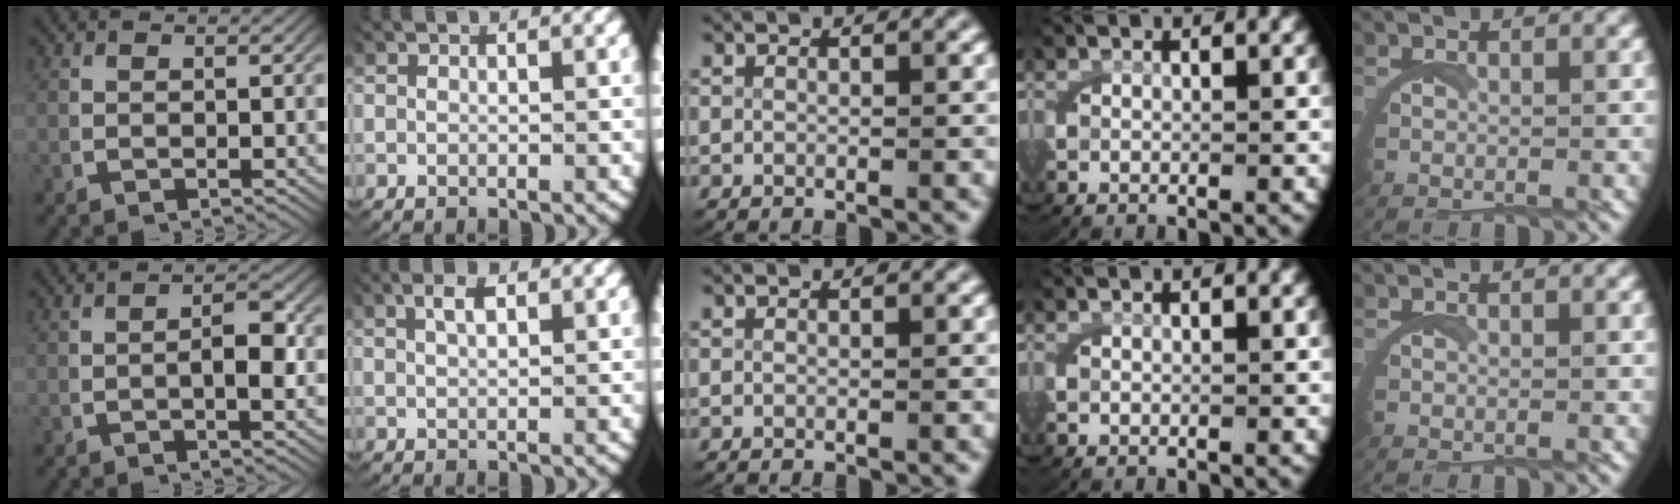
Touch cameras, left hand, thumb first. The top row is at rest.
{"thumb": {"total": 3.0, "force": [-0.2, 0.9, 2.8], "torque": [-0.047, 0.002, -0.005]}, "index": {"total": 2.0, "force": [1.1, 0.7, 1.5], "torque": [-0.029, 0.000, 0.023]}}